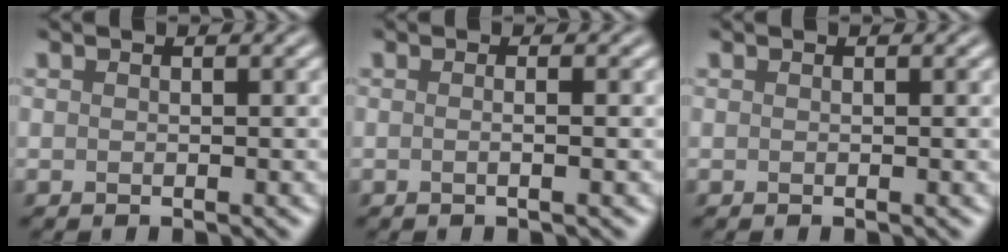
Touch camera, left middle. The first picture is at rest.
{"total": 2.2, "force": [0.3, 1.1, 1.8], "torque": [0.002, -0.002, -0.020]}
{"total": 0.0}